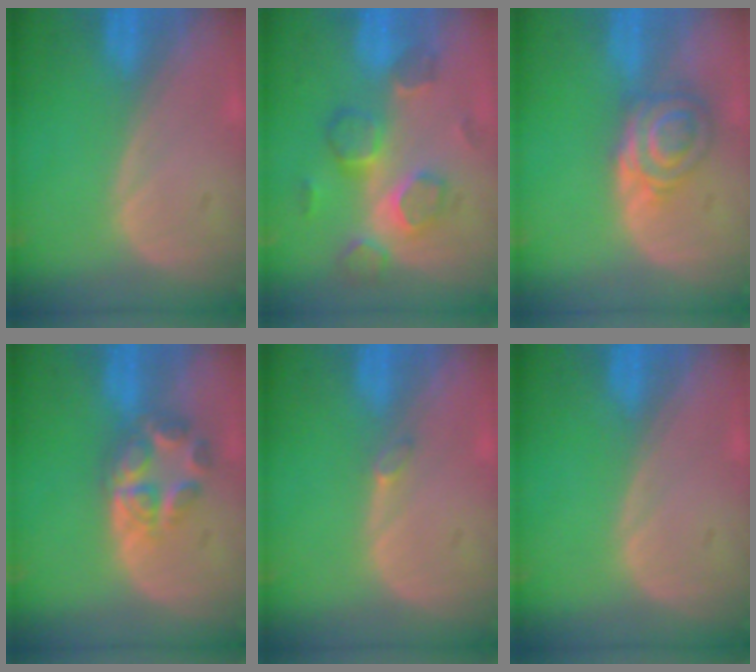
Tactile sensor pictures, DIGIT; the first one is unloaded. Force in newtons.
{"total": 8.1, "press": 7.4, "slide": 3.3}
{"total": 6.0, "press": 5.5, "slide": 2.3}
{"total": 5.9, "press": 5.4, "slide": 2.2}
{"total": 0.9, "press": 0.9, "slide": 0.3}
{"total": 0.0}